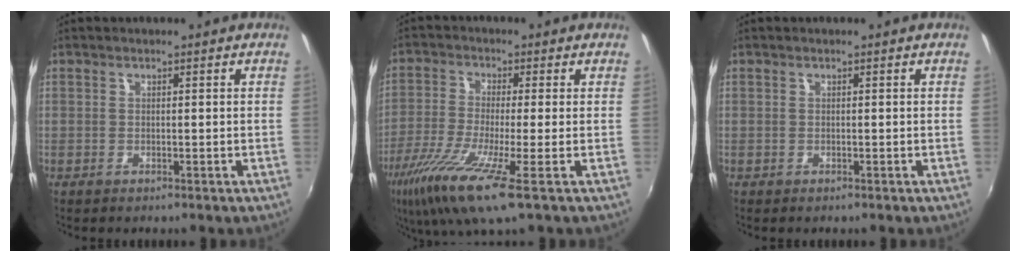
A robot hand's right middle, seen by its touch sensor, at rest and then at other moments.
{"total": 12.2, "force": [-6.3, 0.8, 10.4], "torque": [-0.231, -0.039, -0.124]}
{"total": 0.0}